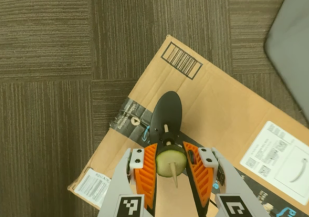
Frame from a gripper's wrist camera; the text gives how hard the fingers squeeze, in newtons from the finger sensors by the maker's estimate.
{"total": 12.1, "left": 12.8, "right": 11.5}